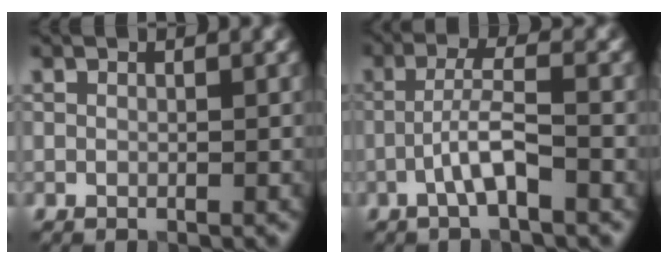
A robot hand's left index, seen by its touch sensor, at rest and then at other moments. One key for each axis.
{"total": 3.5, "fx": -1.4, "fy": 0.4, "fz": 3.2, "tx": -0.058, "ty": 0.014, "tz": -0.033}